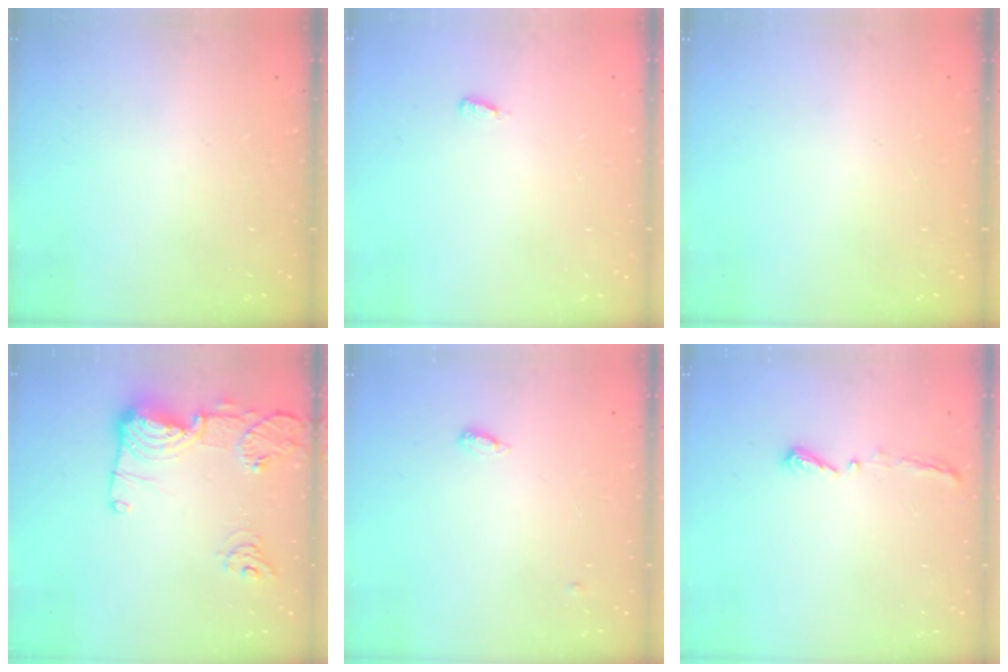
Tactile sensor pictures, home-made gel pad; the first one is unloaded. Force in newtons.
{"total": 4.4, "press": 2.2, "slide": 3.9}
{"total": 0.0}
{"total": 17.1, "press": 17.0, "slide": 1.7}
{"total": 3.6, "press": 3.5, "slide": 0.7}
{"total": 4.4, "press": 4.3, "slide": 0.6}